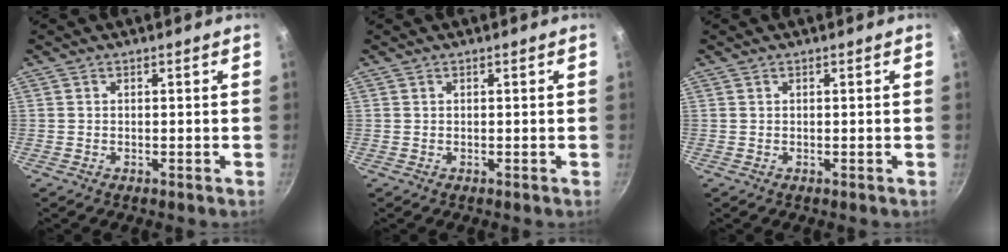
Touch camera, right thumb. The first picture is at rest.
{"total": 0.0}
{"total": 0.0}